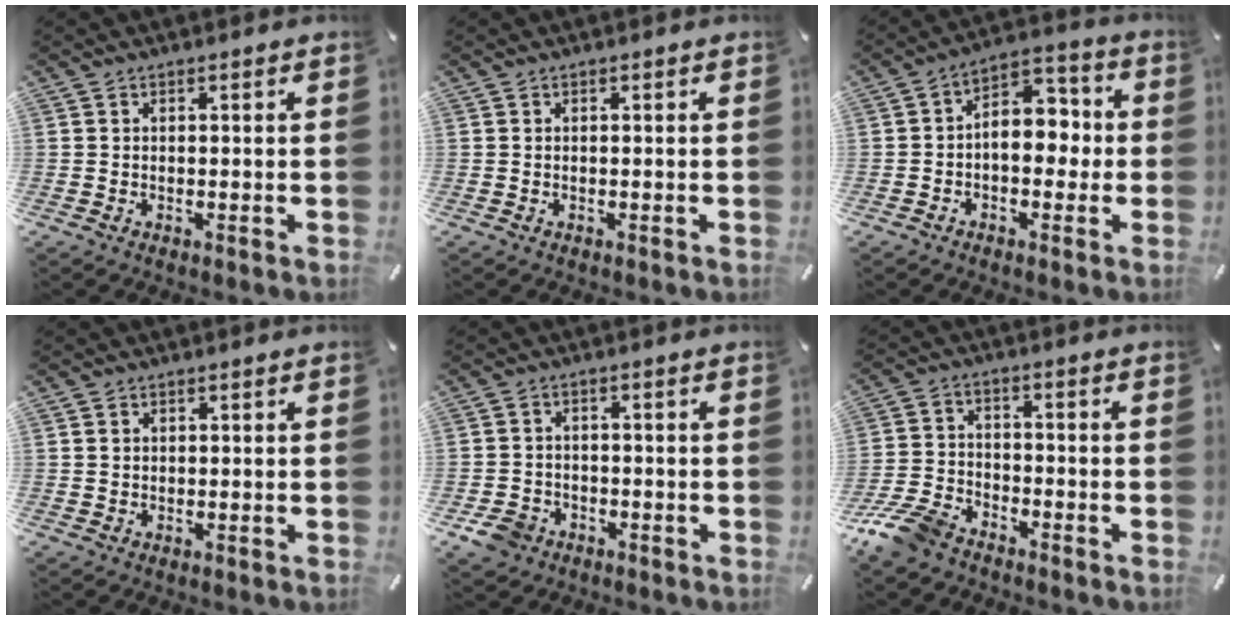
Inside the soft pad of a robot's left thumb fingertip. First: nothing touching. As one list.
[{"total": 0.0}, {"total": 7.9, "force": [-0.9, 5.5, 5.6], "torque": [-0.070, -0.001, -0.021]}, {"total": 1.4, "force": [0.4, 1.3, 0.3], "torque": [-0.001, 0.002, 0.005]}, {"total": 5.3, "force": [-2.9, 4.1, 1.7], "torque": [-0.043, 0.013, -0.055]}, {"total": 9.1, "force": [-7.2, 4.2, 3.6], "torque": [-0.083, 0.032, -0.141]}]